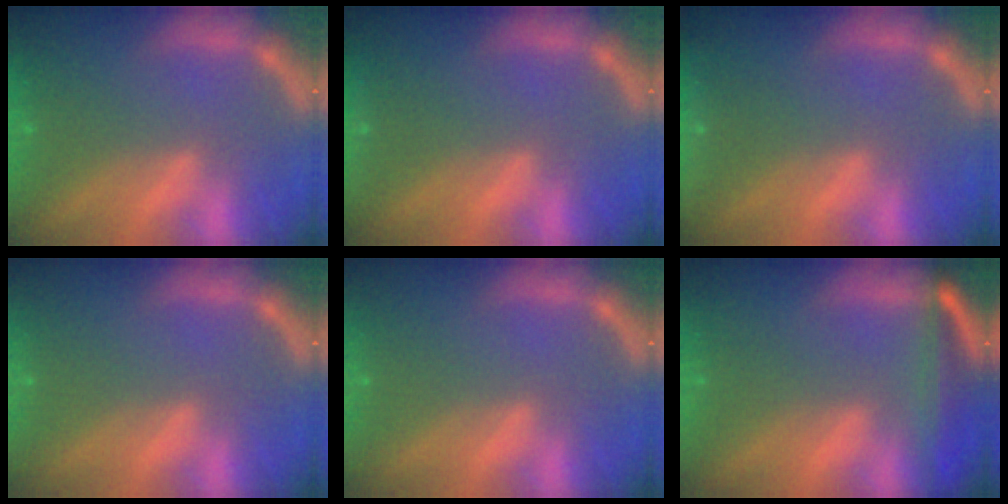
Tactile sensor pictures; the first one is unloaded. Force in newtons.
{"total": 1.9}
{"total": 3.0}
{"total": 0.0}
{"total": 0.0}
{"total": 6.0}